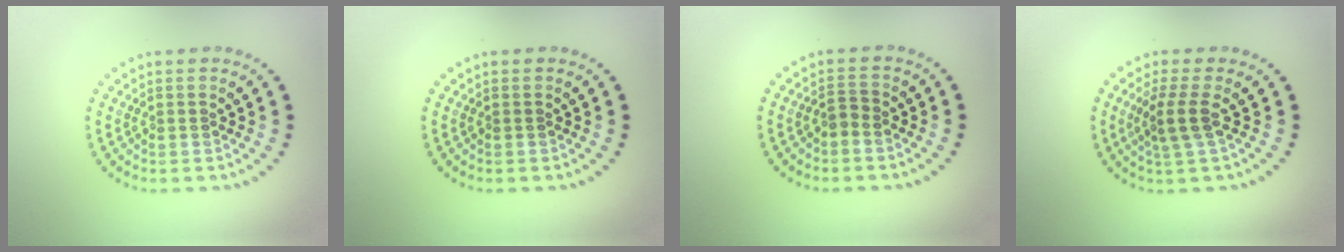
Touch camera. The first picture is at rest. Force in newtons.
{"total": 0.0}
{"total": 1.2, "press": 1.0, "slide": 0.7}
{"total": 2.5, "press": 1.9, "slide": 1.5}